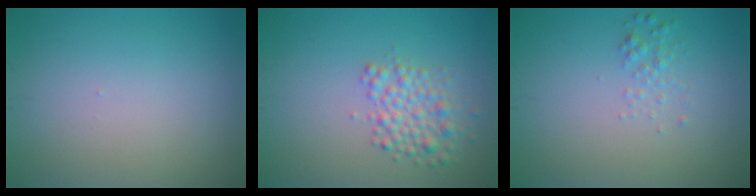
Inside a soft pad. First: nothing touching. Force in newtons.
{"total": 3.1, "press": 3.1, "slide": 0.1}
{"total": 1.1, "press": 1.1, "slide": 0.0}